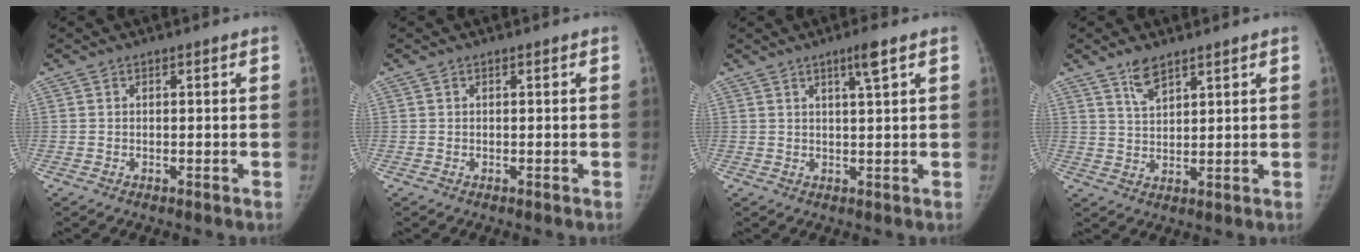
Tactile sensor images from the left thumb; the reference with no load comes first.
{"total": 0.0}
{"total": 3.4, "force": [1.9, -0.1, 2.9], "torque": [-0.048, -0.010, 0.034]}
{"total": 4.6, "force": [3.3, 1.8, 2.6], "torque": [-0.037, -0.018, 0.067]}